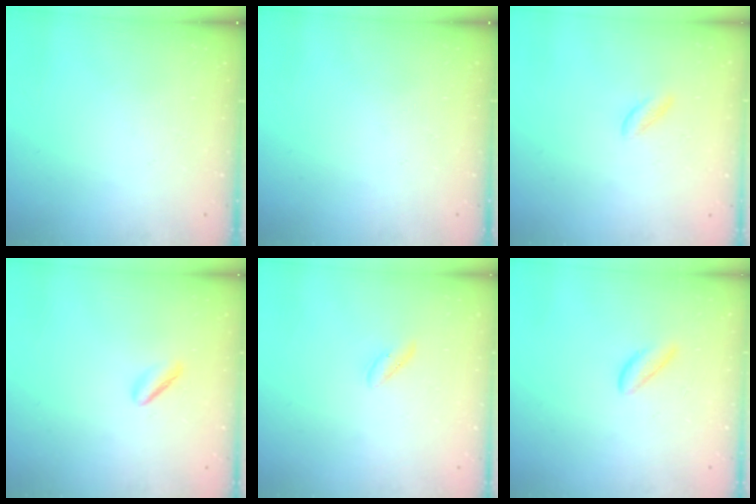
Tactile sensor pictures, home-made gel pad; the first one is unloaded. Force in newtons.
{"total": 0.0}
{"total": 2.3, "press": 2.2, "slide": 0.9}
{"total": 2.5, "press": 2.3, "slide": 1.1}
{"total": 2.1, "press": 1.7, "slide": 1.3}
{"total": 1.9, "press": 1.9, "slide": 0.4}